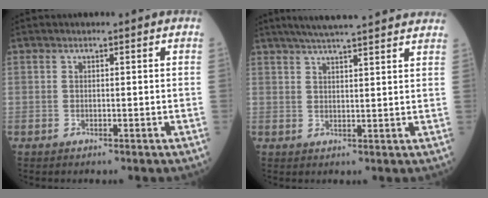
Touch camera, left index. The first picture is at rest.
{"total": 15.3, "force": [13.4, 1.1, 7.2], "torque": [-0.116, 0.040, 0.177]}